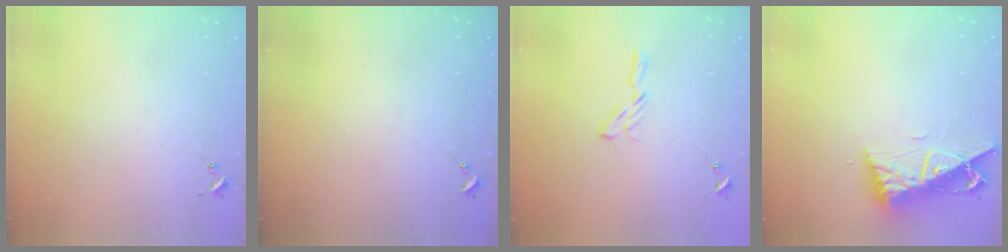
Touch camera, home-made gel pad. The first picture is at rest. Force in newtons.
{"total": 0.0}
{"total": 4.0, "press": 4.0, "slide": 0.4}
{"total": 9.3, "press": 9.2, "slide": 1.1}